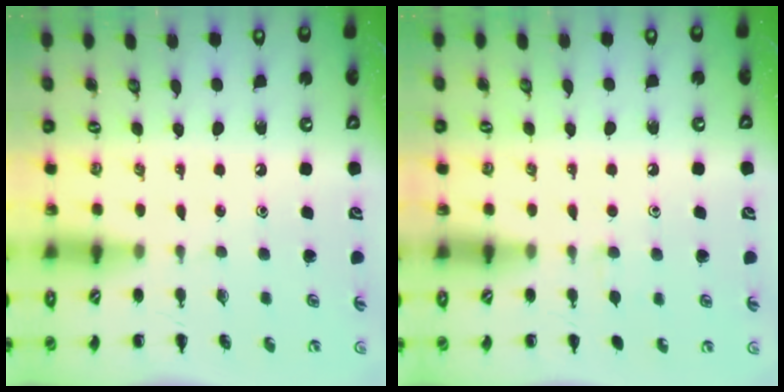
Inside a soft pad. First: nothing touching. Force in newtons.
{"total": 4.1, "press": 3.7, "slide": 1.6}